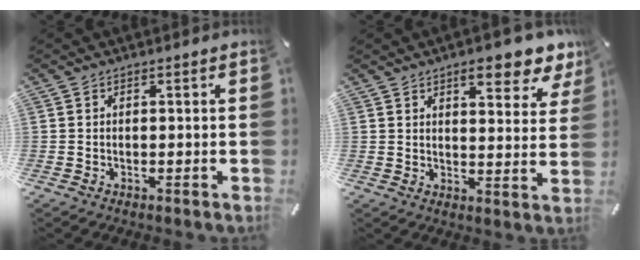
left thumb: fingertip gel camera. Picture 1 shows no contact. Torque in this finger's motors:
{"motor_torque": [0.71, -0.50, 0.28, -0.06, 0.12]}